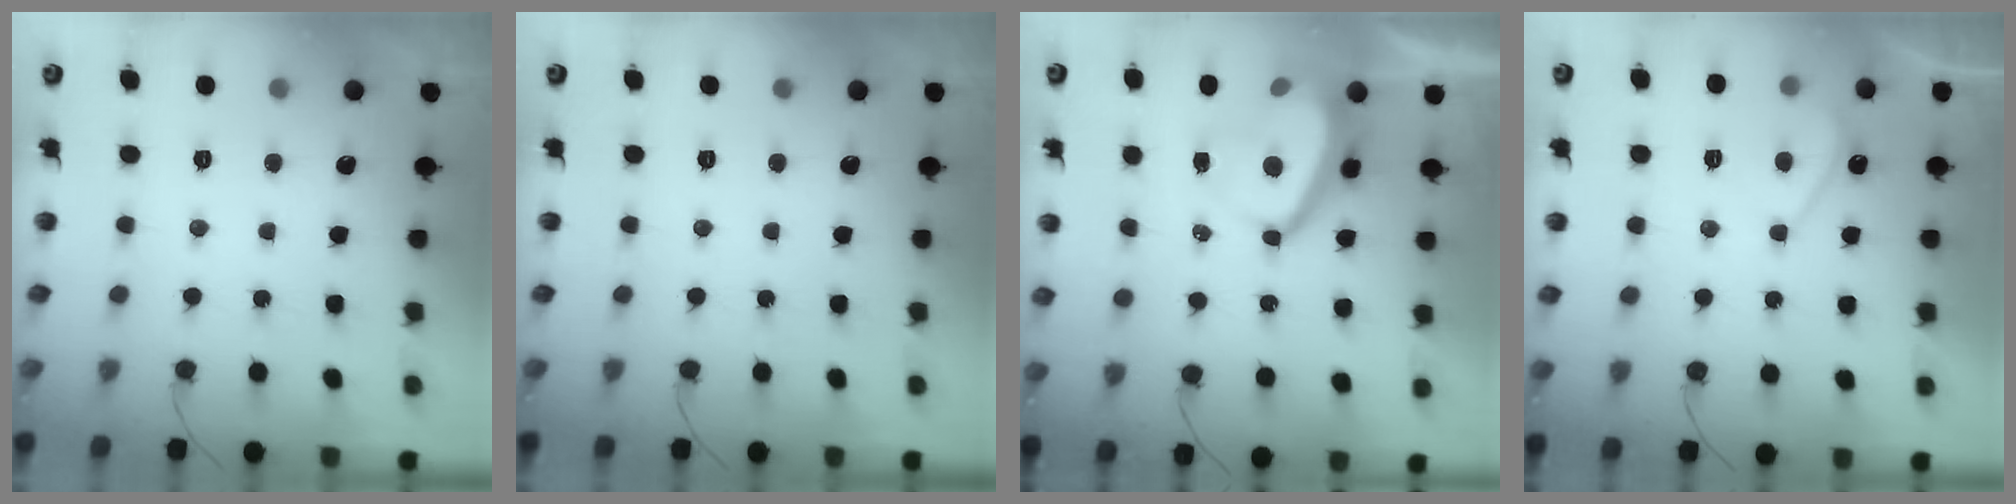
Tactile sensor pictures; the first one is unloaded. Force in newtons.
{"total": 0.0}
{"total": 7.3, "press": 7.2, "slide": 0.9}
{"total": 2.8, "press": 2.7, "slide": 0.5}